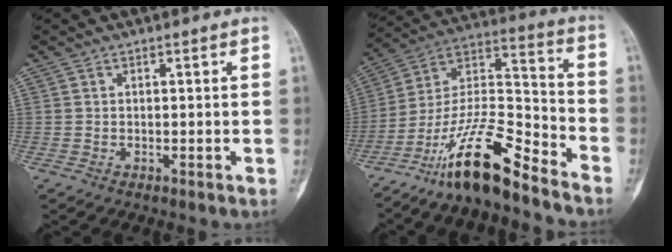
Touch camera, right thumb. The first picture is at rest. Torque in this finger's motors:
{"motor_torque": [0.45, 0.25, 1.47, -1.30, 0.12]}